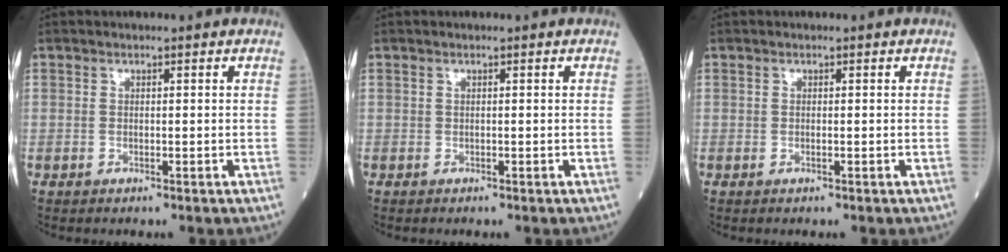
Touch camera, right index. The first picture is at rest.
{"total": 0.0}
{"total": 0.0}